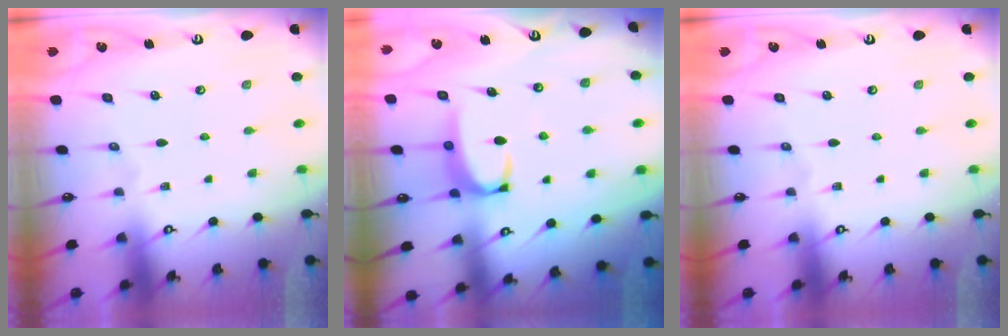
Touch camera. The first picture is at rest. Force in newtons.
{"total": 3.2, "press": 3.1, "slide": 0.4}
{"total": 0.0}